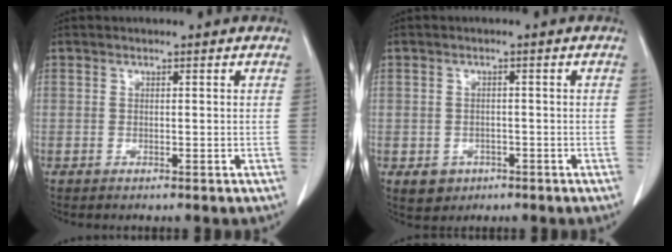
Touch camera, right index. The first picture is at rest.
{"total": 4.1, "force": [-1.7, 3.5, 1.3], "torque": [-0.015, 0.004, -0.015]}